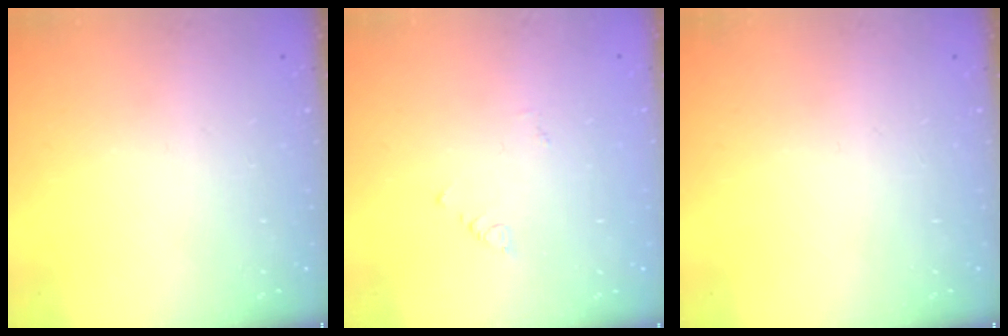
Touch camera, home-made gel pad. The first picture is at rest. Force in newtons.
{"total": 1.8, "press": 1.7, "slide": 0.4}
{"total": 0.0}